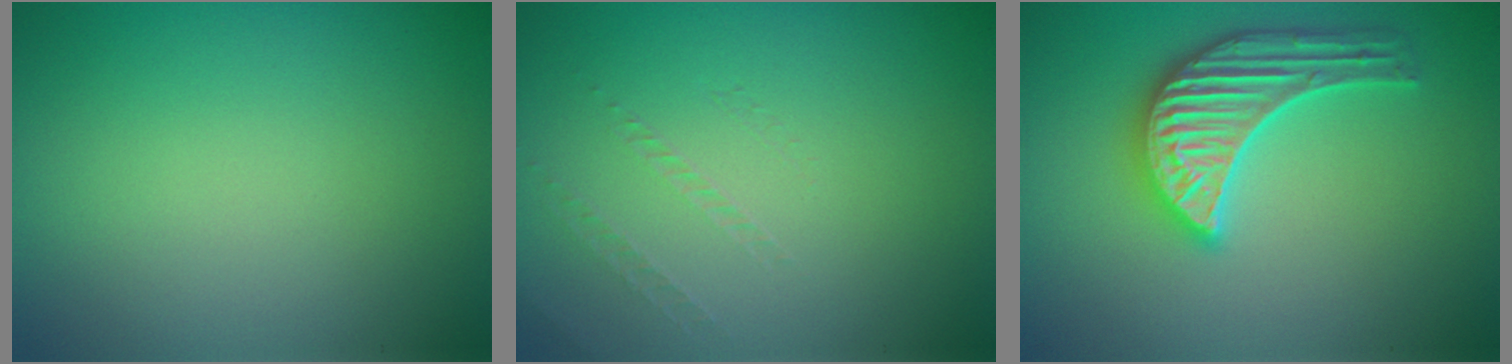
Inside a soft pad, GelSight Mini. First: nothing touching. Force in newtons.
{"total": 0.9, "press": 0.1, "slide": 0.9}
{"total": 4.2, "press": 4.1, "slide": 0.5}